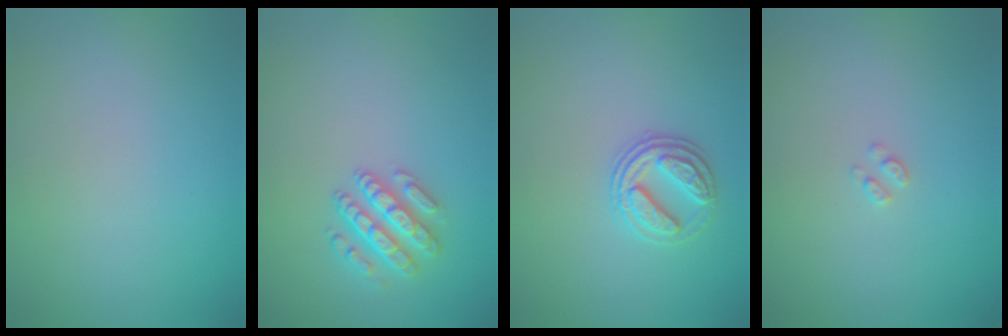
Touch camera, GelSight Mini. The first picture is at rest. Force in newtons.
{"total": 2.9, "press": 2.9, "slide": 0.7}
{"total": 2.7, "press": 2.7, "slide": 0.7}
{"total": 0.7, "press": 0.6, "slide": 0.1}